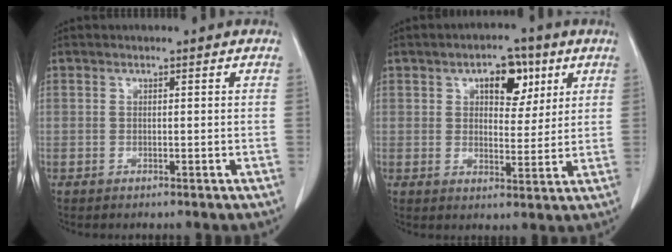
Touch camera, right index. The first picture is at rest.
{"total": 7.2, "force": [3.4, 3.7, 5.1], "torque": [-0.070, 0.013, 0.051]}